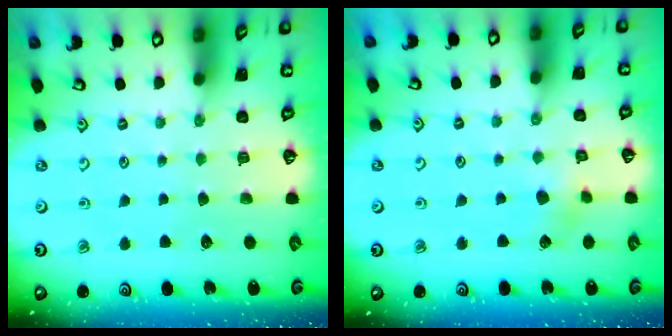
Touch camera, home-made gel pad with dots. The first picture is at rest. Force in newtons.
{"total": 4.9, "press": 4.9, "slide": 0.4}